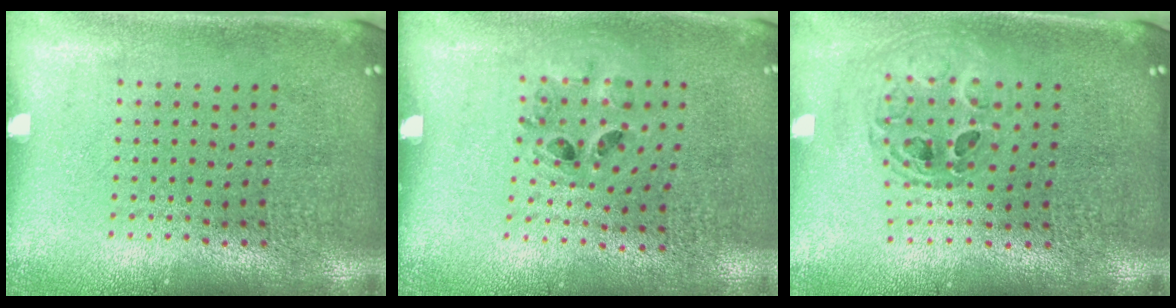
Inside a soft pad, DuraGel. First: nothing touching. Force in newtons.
{"total": 0.8, "press": 0.8, "slide": 0.3}
{"total": 0.7, "press": 0.7, "slide": 0.1}